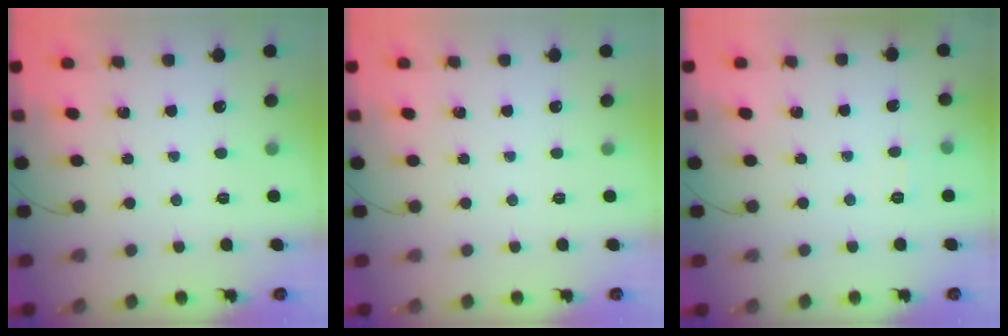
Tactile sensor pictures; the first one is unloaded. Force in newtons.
{"total": 0.0}
{"total": 4.7, "press": 4.5, "slide": 1.4}